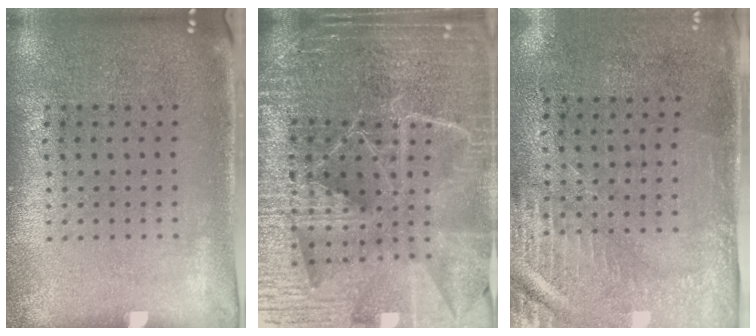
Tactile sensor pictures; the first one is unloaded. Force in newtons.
{"total": 6.3, "press": 5.5, "slide": 3.2}
{"total": 3.0, "press": 2.5, "slide": 1.6}